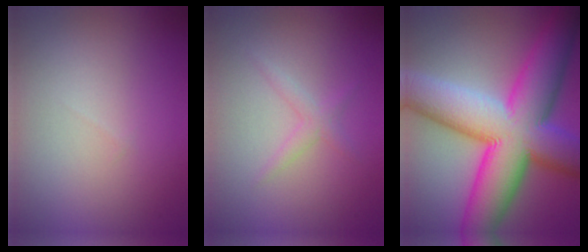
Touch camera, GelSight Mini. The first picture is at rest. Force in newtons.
{"total": 1.3, "press": 1.3, "slide": 0.0}
{"total": 16.3, "press": 16.3, "slide": 0.1}